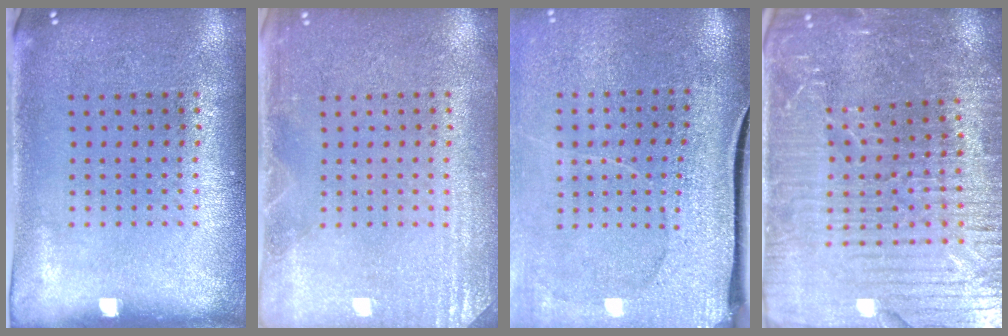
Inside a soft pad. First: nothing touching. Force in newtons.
{"total": 2.6, "press": 2.5, "slide": 0.4}
{"total": 3.8, "press": 3.1, "slide": 2.1}
{"total": 4.8, "press": 4.5, "slide": 1.6}